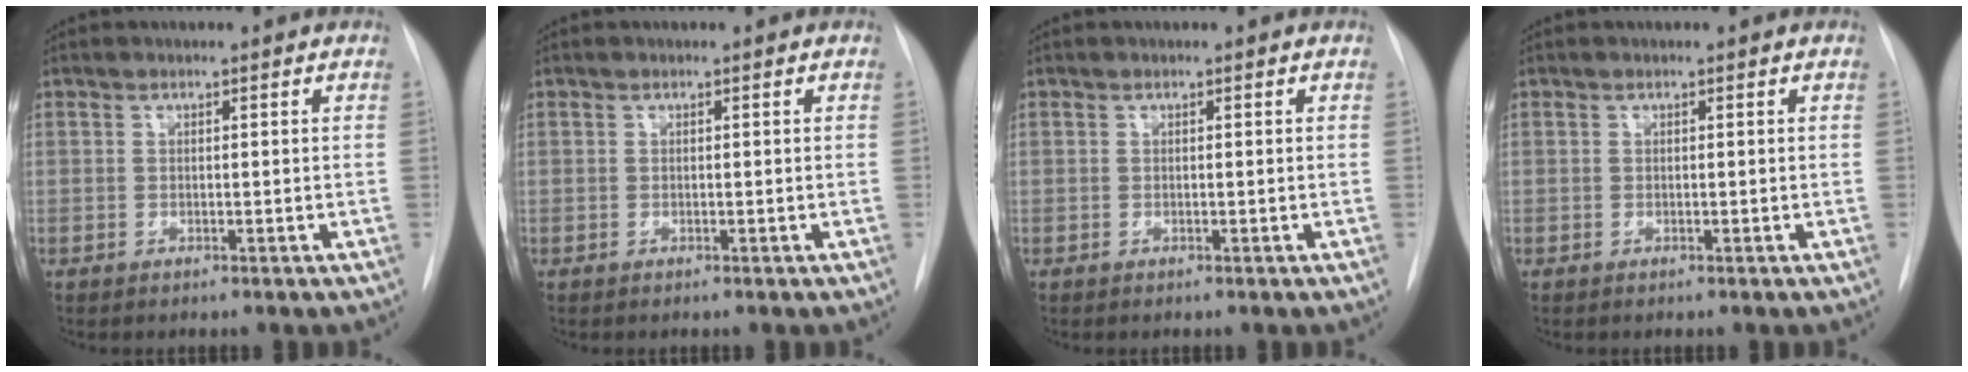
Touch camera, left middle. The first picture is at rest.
{"total": 0.0}
{"total": 0.0}
{"total": 0.0}